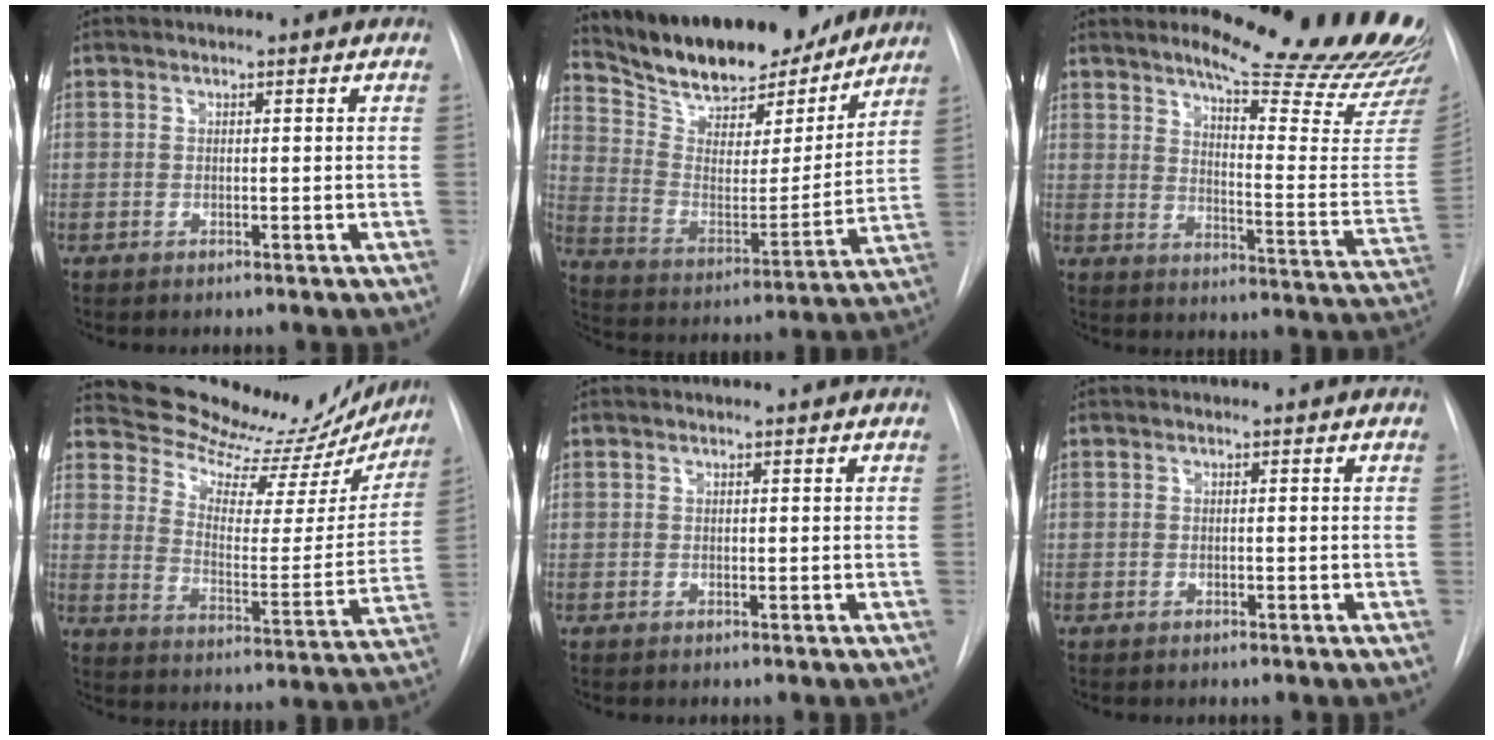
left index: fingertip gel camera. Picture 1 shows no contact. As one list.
[{"total": 21.3, "force": [18.6, 6.5, 8.1], "torque": [-0.148, -0.011, 0.293]}, {"total": 21.8, "force": [19.5, 0.4, 9.9], "torque": [-0.135, -0.137, 0.235]}, {"total": 21.1, "force": [20.0, 5.3, 4.2], "torque": [-0.054, -0.062, 0.256]}, {"total": 0.0}, {"total": 0.5, "force": [-0.5, 0.0, 0.0], "torque": [0.000, -0.005, -0.009]}]